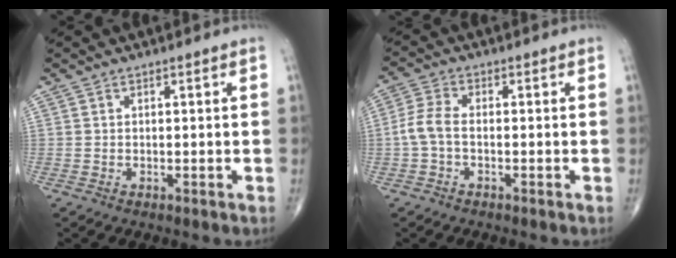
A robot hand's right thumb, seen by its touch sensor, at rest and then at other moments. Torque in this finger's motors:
{"motor_torque": [-0.18, 0.20, 0.48, -0.28, 0.18]}